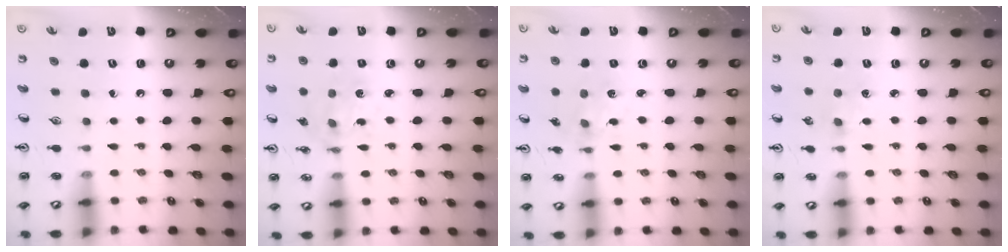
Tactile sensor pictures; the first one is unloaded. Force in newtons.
{"total": 2.3, "press": 2.3, "slide": 0.4}
{"total": 1.4, "press": 1.4, "slide": 0.2}
{"total": 1.5, "press": 1.5, "slide": 0.3}